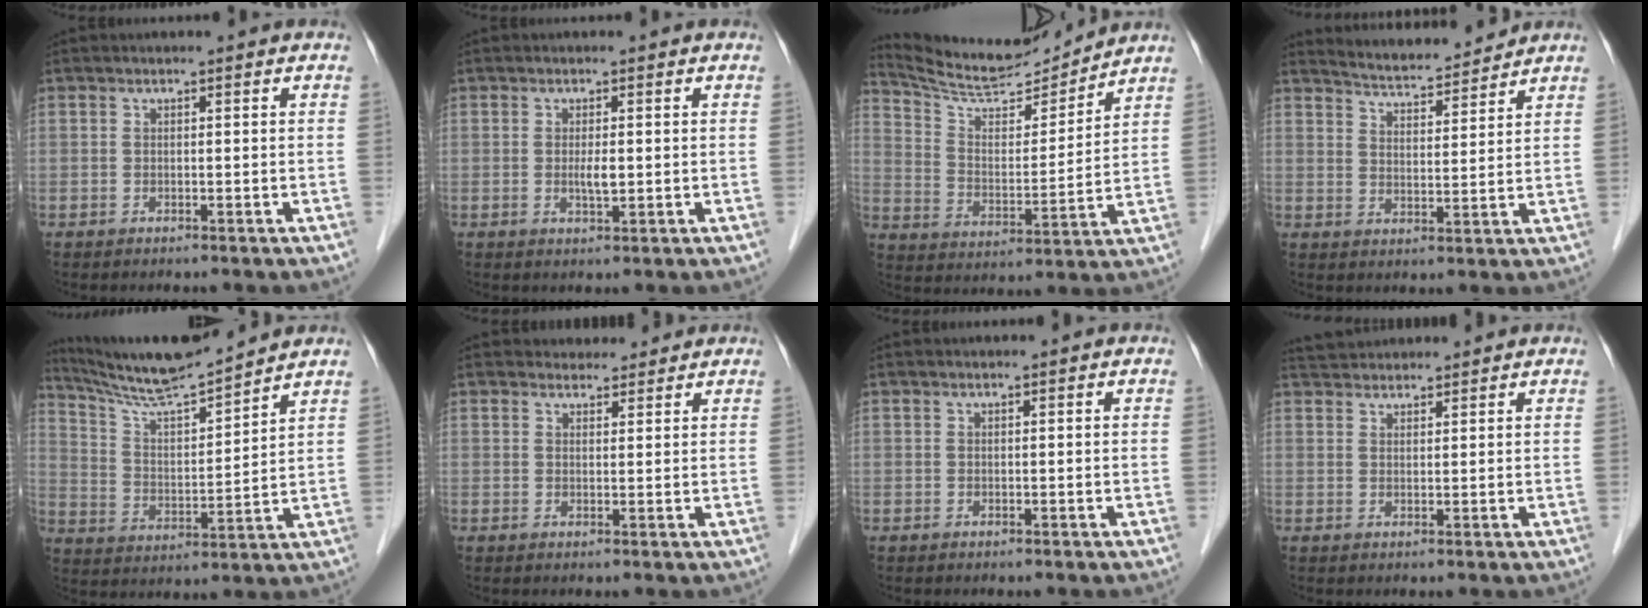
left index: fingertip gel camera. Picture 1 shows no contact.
{"total": 1.8, "force": [-0.1, 0.4, 1.8], "torque": [-0.035, -0.006, -0.001]}
{"total": 12.3, "force": [12.0, 0.7, 2.5], "torque": [-0.053, -0.005, 0.213]}
{"total": 7.6, "force": [7.5, 0.3, 1.3], "torque": [-0.034, 0.005, 0.123]}
{"total": 12.2, "force": [11.4, -0.4, 4.1], "torque": [-0.083, 0.004, 0.208]}
{"total": 2.9, "force": [2.7, 1.0, 0.0], "torque": [0.002, 0.004, 0.037]}
{"total": 0.0}
{"total": 4.9, "force": [4.8, 0.8, 0.8], "torque": [-0.015, 0.035, 0.081]}